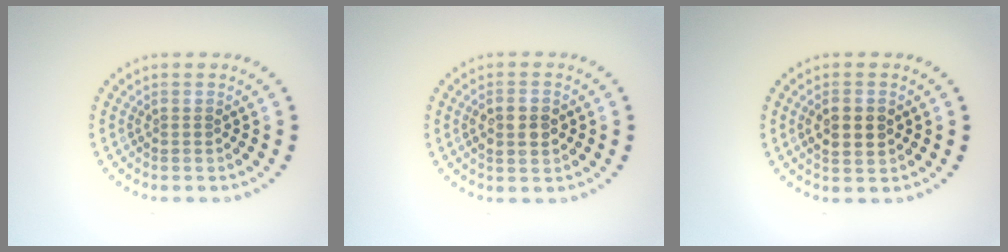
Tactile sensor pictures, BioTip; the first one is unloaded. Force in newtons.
{"total": 2.5, "press": 2.4, "slide": 0.4}
{"total": 2.7, "press": 2.7, "slide": 0.2}